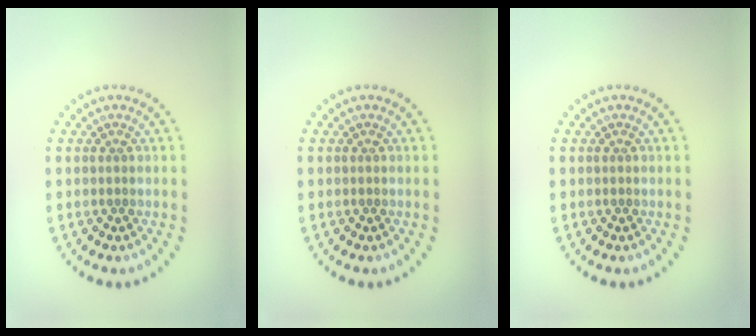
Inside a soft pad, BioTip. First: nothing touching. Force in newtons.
{"total": 0.0}
{"total": 0.0}